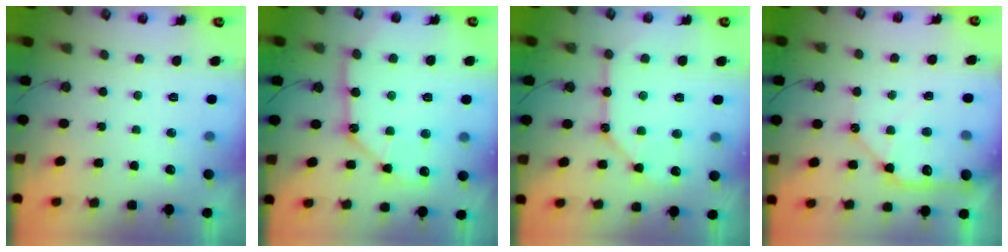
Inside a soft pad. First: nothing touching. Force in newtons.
{"total": 11.5, "press": 11.4, "slide": 1.5}
{"total": 13.1, "press": 13.1, "slide": 1.5}
{"total": 12.7, "press": 12.6, "slide": 1.8}